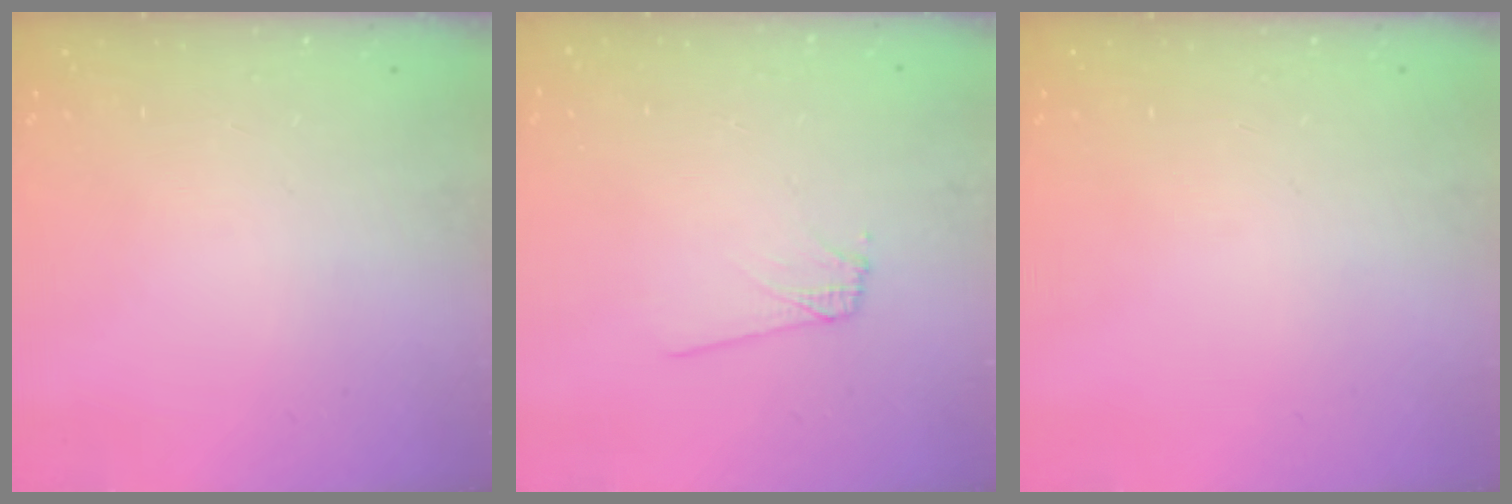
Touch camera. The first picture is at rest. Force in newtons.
{"total": 5.8, "press": 5.7, "slide": 1.0}
{"total": 0.0}